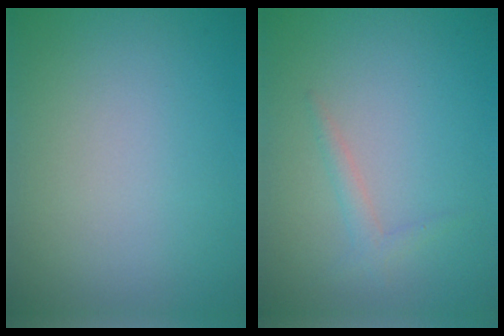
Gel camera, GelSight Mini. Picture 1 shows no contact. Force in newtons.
{"total": 1.3, "press": 1.3, "slide": 0.1}